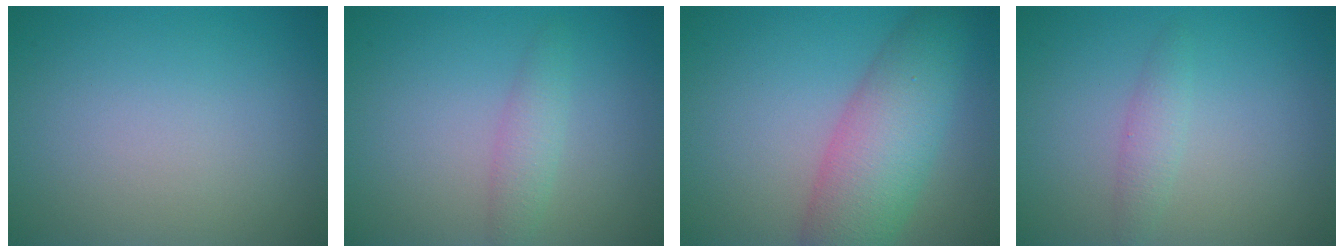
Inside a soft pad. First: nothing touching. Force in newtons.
{"total": 1.8, "press": 1.8, "slide": 0.1}
{"total": 7.2, "press": 7.2, "slide": 0.2}
{"total": 1.5, "press": 1.5, "slide": 0.1}